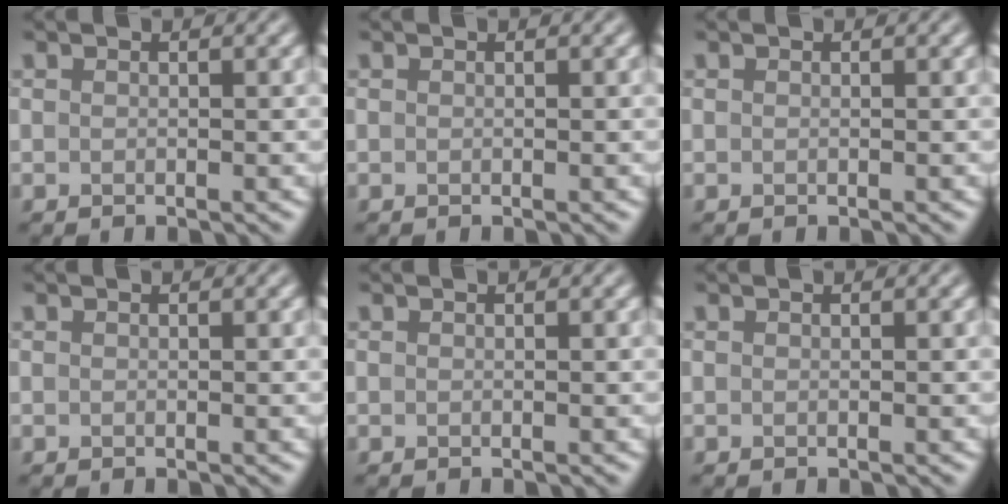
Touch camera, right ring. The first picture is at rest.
{"total": 0.0}
{"total": 0.0}
{"total": 0.0}
{"total": 0.0}
{"total": 0.0}